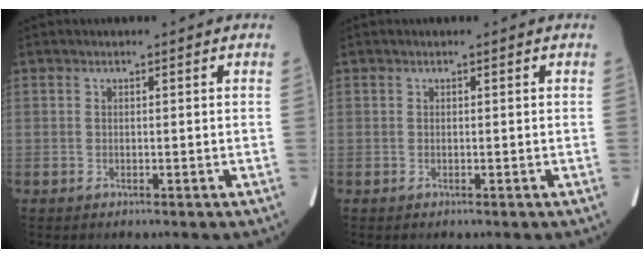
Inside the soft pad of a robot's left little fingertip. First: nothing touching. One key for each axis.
{"total": 0.0}